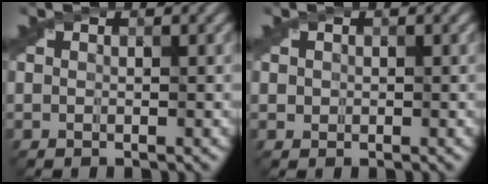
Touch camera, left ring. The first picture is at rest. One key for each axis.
{"total": 0.6, "fx": 0.0, "fy": 0.6, "fz": -0.1, "tx": 0.006, "ty": 0.000, "tz": -0.001}